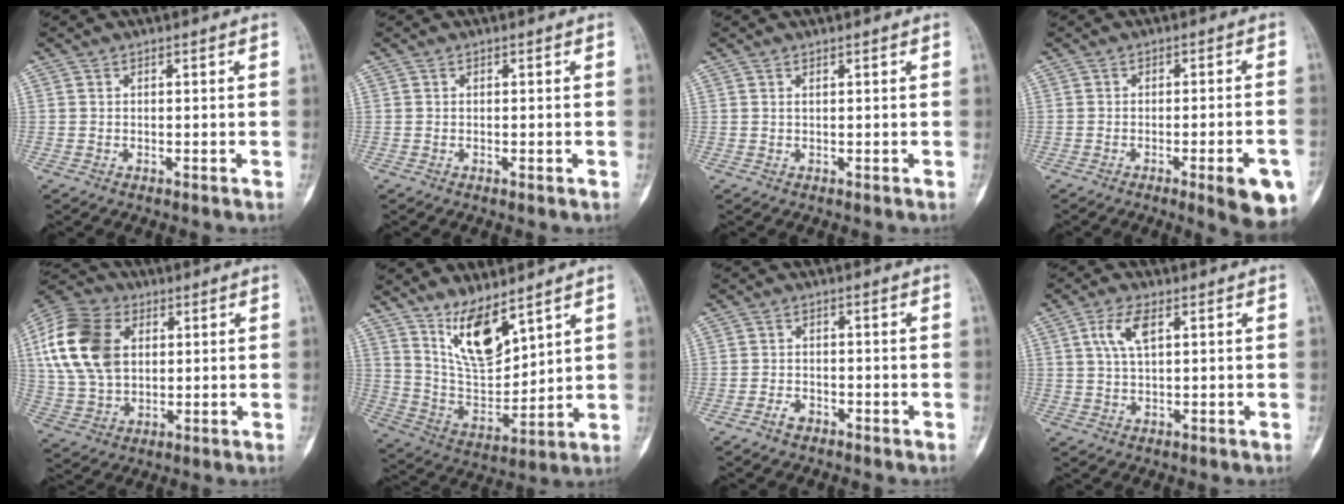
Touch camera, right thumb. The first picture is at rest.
{"total": 0.7, "force": [-0.2, 0.2, 0.6], "torque": [-0.010, -0.002, -0.003]}
{"total": 0.0}
{"total": 10.0, "force": [-4.4, 1.9, 8.8], "torque": [-0.104, 0.009, -0.051]}
{"total": 17.9, "force": [3.9, 12.5, 12.2], "torque": [-0.235, 0.007, 0.073]}
{"total": 12.3, "force": [8.0, 4.7, 8.0], "torque": [-0.124, -0.060, 0.169]}
{"total": 1.6, "force": [-1.1, 0.8, 0.8], "torque": [-0.018, 0.007, -0.021]}
{"total": 5.4, "force": [1.9, 2.3, 4.6], "torque": [-0.097, 0.003, 0.039]}